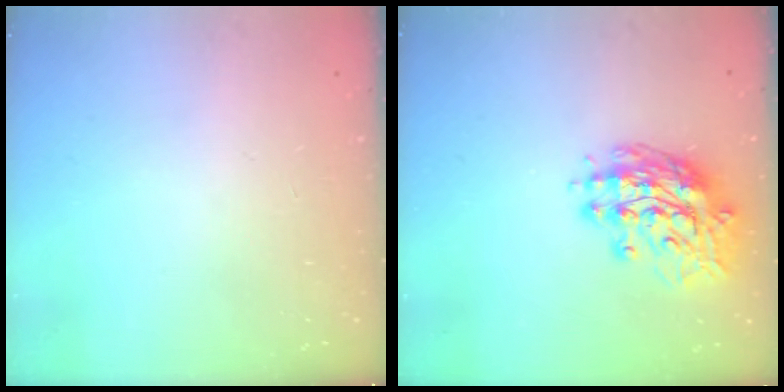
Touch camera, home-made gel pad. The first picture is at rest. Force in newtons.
{"total": 14.9, "press": 14.8, "slide": 1.5}